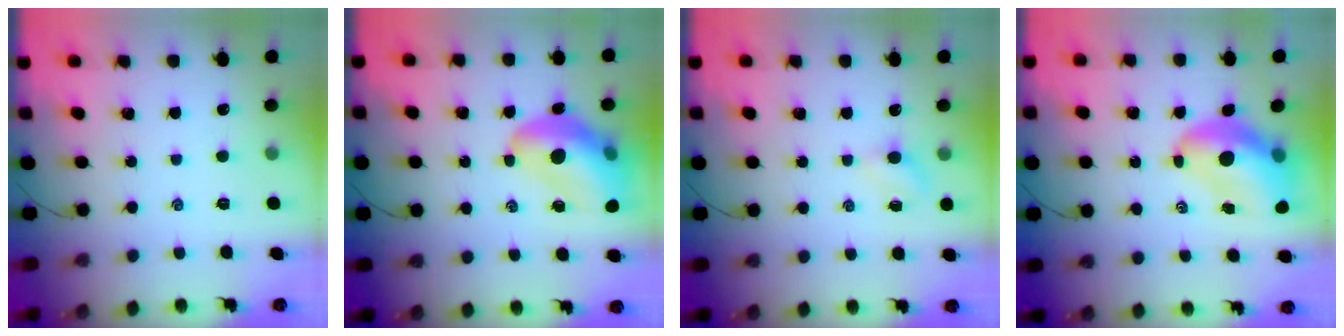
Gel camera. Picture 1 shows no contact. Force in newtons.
{"total": 14.9, "press": 14.3, "slide": 4.2}
{"total": 2.9, "press": 2.8, "slide": 0.9}
{"total": 12.1, "press": 11.6, "slide": 3.5}